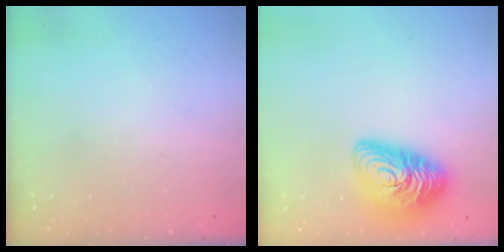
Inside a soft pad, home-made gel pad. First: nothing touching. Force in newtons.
{"total": 16.7, "press": 16.6, "slide": 1.1}